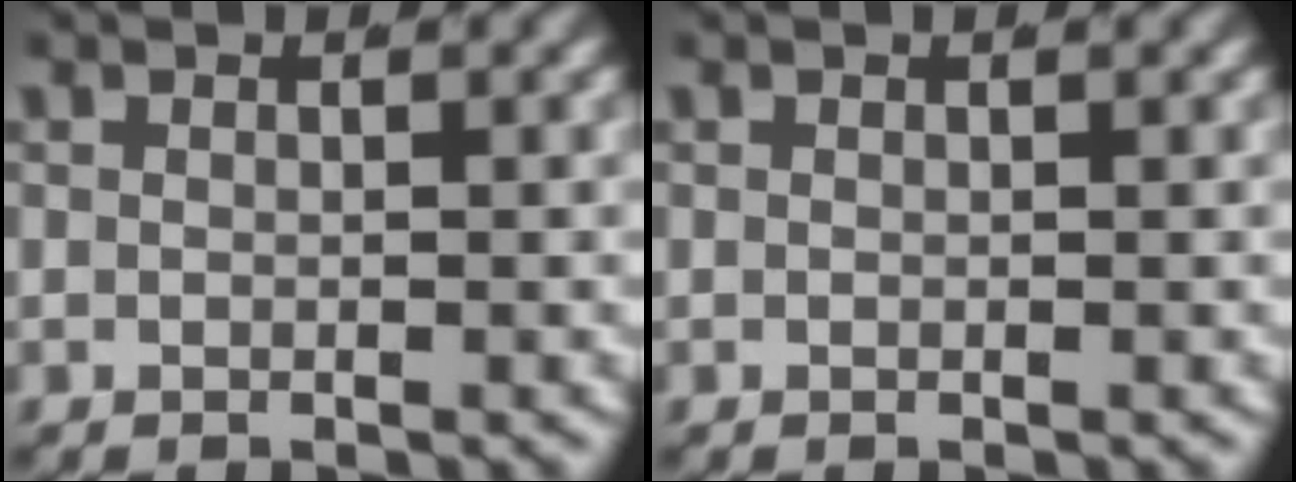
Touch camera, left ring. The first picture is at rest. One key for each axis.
{"total": 0.0}